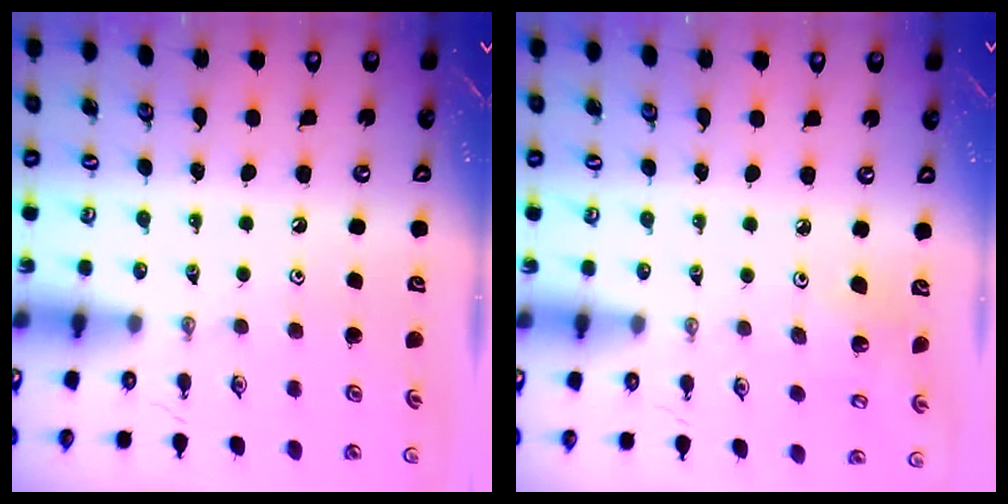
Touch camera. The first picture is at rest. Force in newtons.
{"total": 3.5, "press": 3.3, "slide": 1.2}